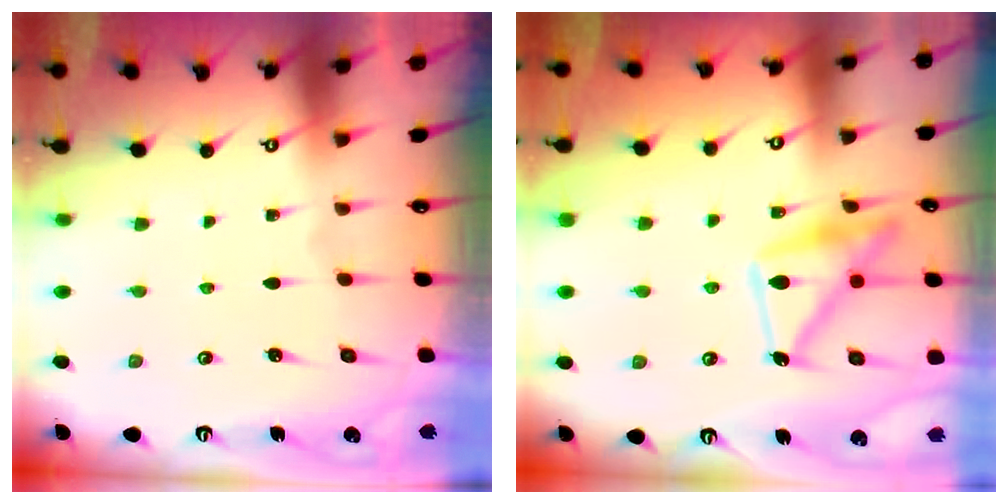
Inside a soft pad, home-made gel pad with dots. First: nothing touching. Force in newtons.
{"total": 16.7, "press": 16.7, "slide": 1.2}